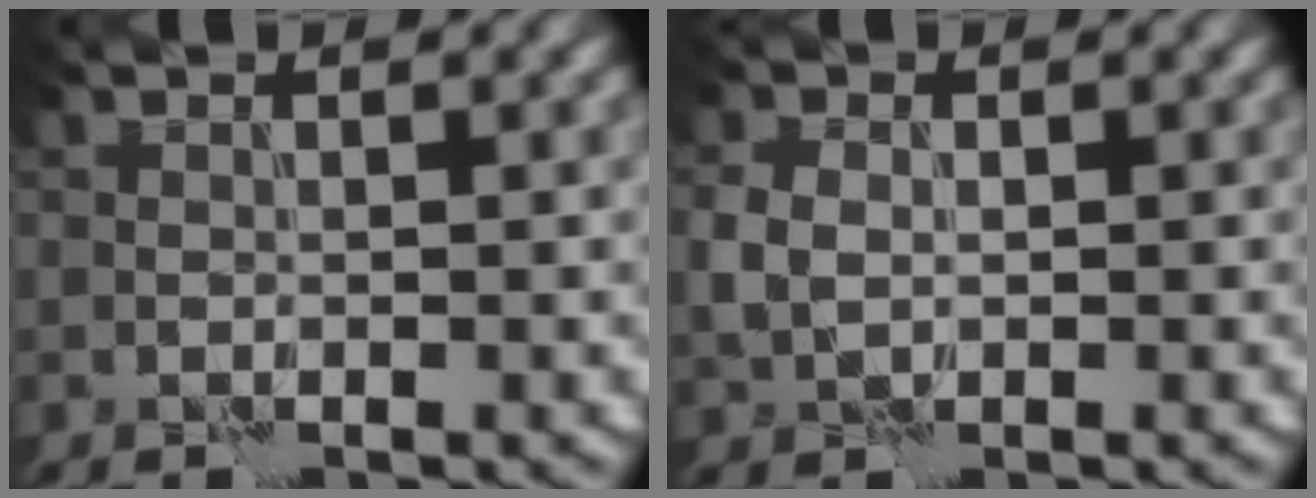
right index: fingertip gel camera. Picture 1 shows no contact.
{"total": 2.3, "force": [-0.1, 1.8, 1.4], "torque": [-0.035, 0.003, -0.006]}